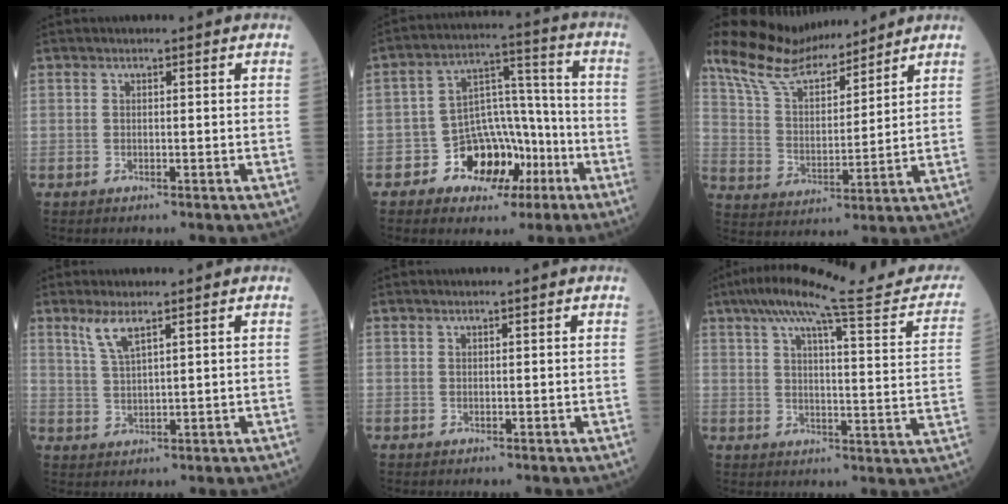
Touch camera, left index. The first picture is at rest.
{"total": 10.5, "force": [-5.0, 7.5, 5.3], "torque": [-0.083, 0.036, -0.071]}
{"total": 13.5, "force": [11.9, 3.2, 5.6], "torque": [-0.116, 0.021, 0.226]}
{"total": 3.5, "force": [2.5, 0.3, 2.5], "torque": [-0.062, 0.001, 0.057]}
{"total": 0.9, "force": [0.9, -0.2, 0.3], "torque": [-0.009, 0.005, 0.020]}
{"total": 22.6, "force": [19.3, 2.1, 11.6], "torque": [-0.163, -0.002, 0.243]}